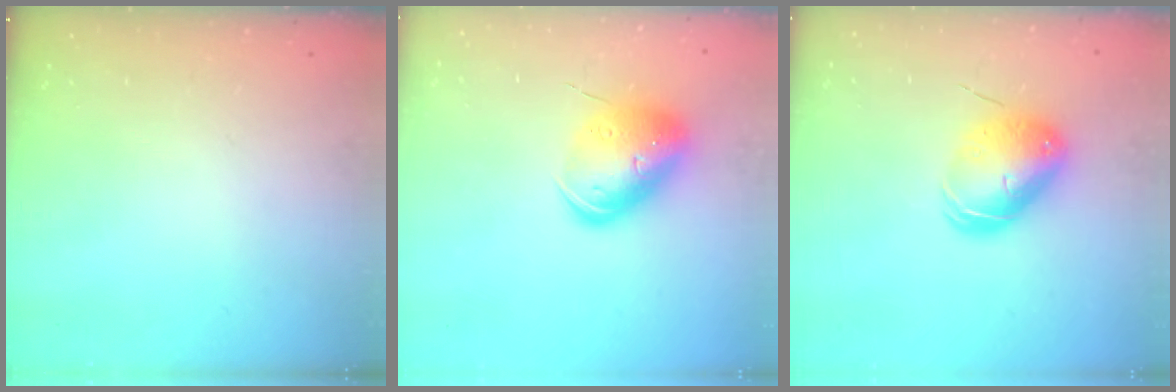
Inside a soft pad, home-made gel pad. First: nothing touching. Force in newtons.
{"total": 14.1, "press": 13.9, "slide": 2.4}
{"total": 9.6, "press": 9.4, "slide": 2.0}